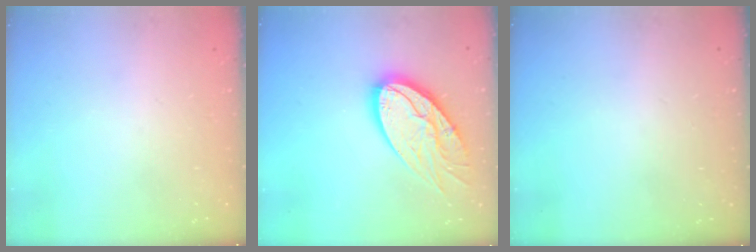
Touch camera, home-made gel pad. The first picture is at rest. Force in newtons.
{"total": 18.4, "press": 18.4, "slide": 1.7}
{"total": 0.0}